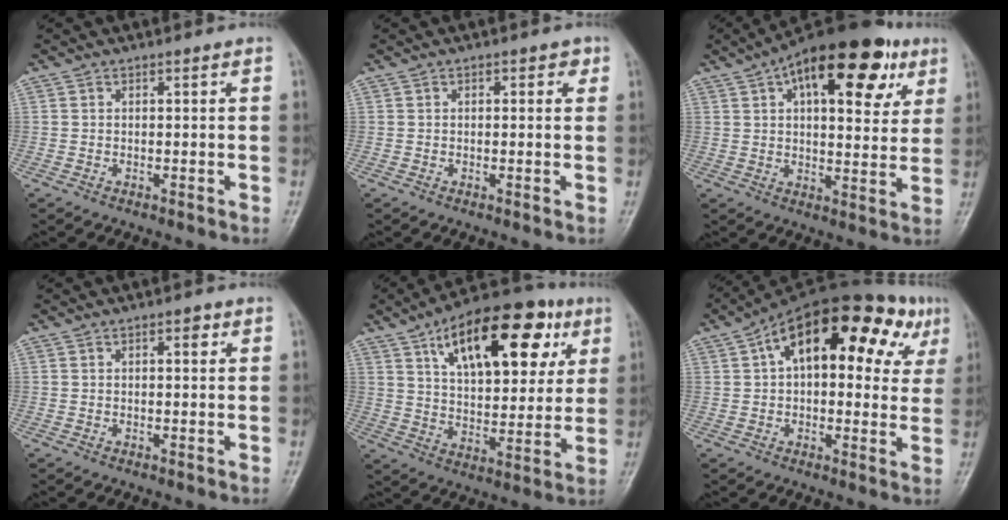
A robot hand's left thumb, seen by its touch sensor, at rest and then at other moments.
{"total": 2.1, "force": [0.8, 1.3, 1.5], "torque": [-0.005, 0.002, 0.005]}
{"total": 22.1, "force": [10.0, 10.3, 16.8], "torque": [-0.220, 0.001, 0.145]}
{"total": 2.0, "force": [0.8, 0.9, 1.5], "torque": [-0.016, 0.001, 0.009]}
{"total": 23.5, "force": [10.1, 11.4, 17.9], "torque": [-0.229, -0.011, 0.161]}
{"total": 23.3, "force": [8.5, 11.5, 18.4], "torque": [-0.239, 0.041, 0.115]}